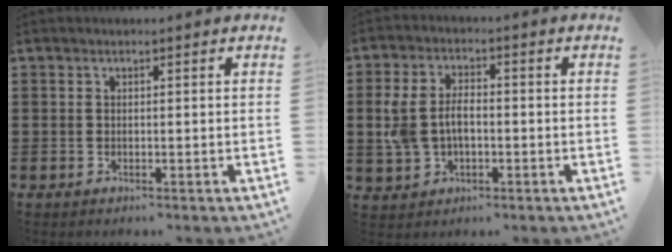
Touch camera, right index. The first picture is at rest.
{"total": 5.5, "force": [-0.2, 3.6, 4.2], "torque": [-0.112, 0.002, -0.012]}